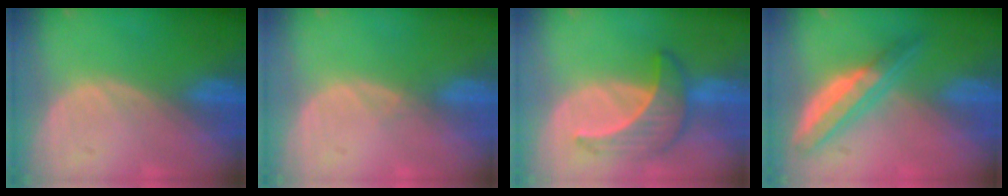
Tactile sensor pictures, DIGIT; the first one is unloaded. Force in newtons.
{"total": 0.6, "press": 0.6, "slide": 0.2}
{"total": 6.5, "press": 6.4, "slide": 1.2}
{"total": 6.4, "press": 5.6, "slide": 3.1}